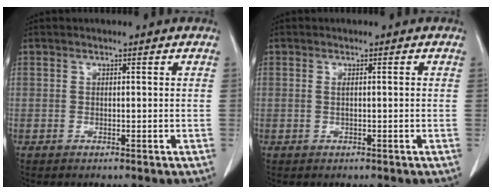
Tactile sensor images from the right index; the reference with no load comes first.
{"total": 1.1, "force": [0.0, 0.2, 1.1], "torque": [-0.020, 0.000, 0.001]}